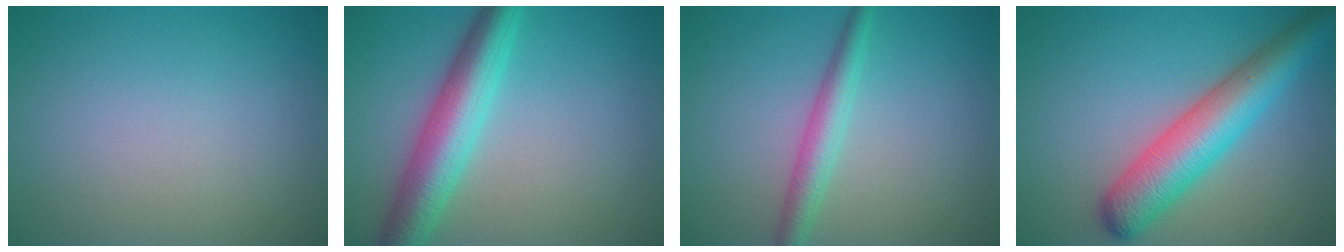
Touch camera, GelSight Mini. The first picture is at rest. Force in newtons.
{"total": 6.3, "press": 6.3, "slide": 0.1}
{"total": 2.9, "press": 2.9, "slide": 0.1}
{"total": 7.2, "press": 7.2, "slide": 0.3}